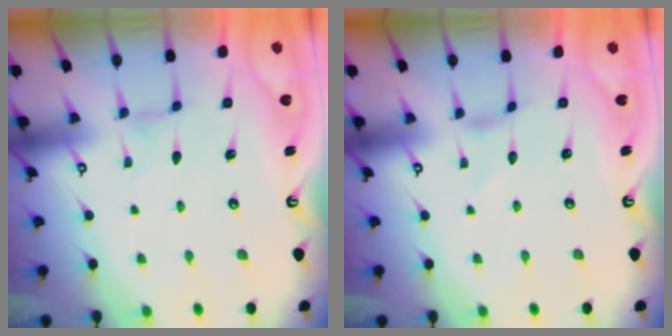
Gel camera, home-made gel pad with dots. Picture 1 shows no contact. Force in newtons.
{"total": 0.0}